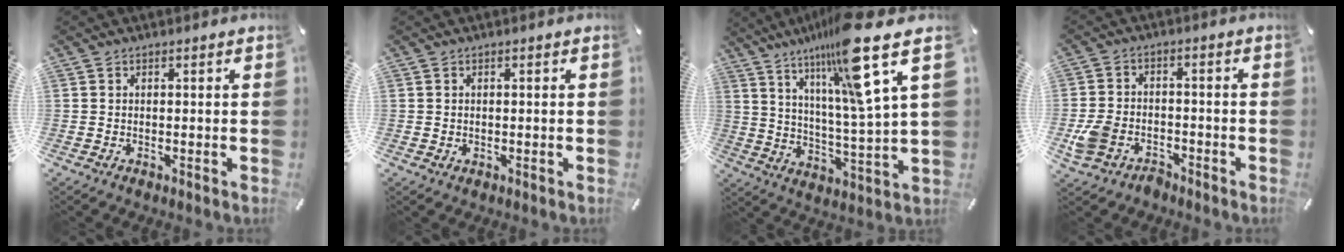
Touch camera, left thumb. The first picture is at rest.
{"total": 0.6, "force": [0.1, 0.6, 0.1], "torque": [-0.002, 0.005, 0.000]}
{"total": 19.5, "force": [12.8, 1.5, 14.6], "torque": [-0.246, -0.079, 0.190]}
{"total": 7.5, "force": [-4.1, 5.1, 3.6], "torque": [-0.078, 0.020, -0.077]}